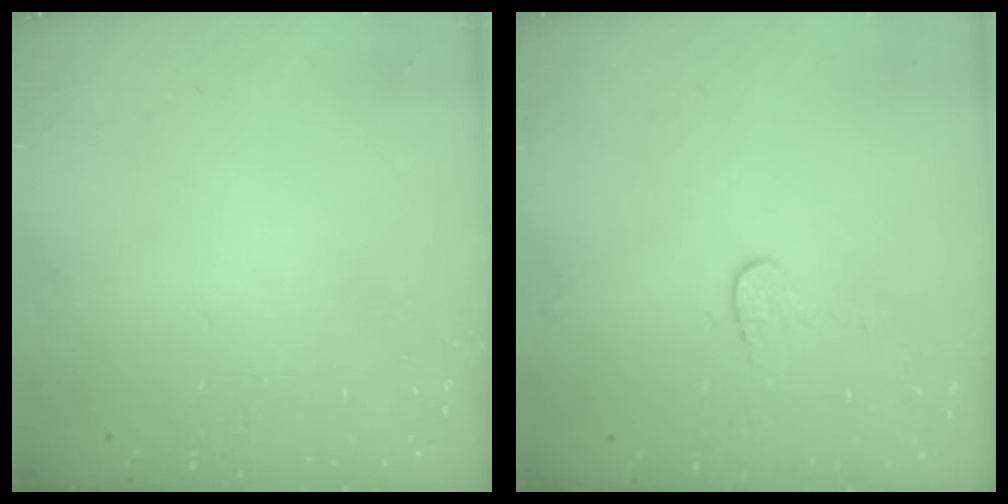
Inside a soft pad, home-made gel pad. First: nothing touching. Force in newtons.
{"total": 4.0, "press": 4.0, "slide": 0.3}